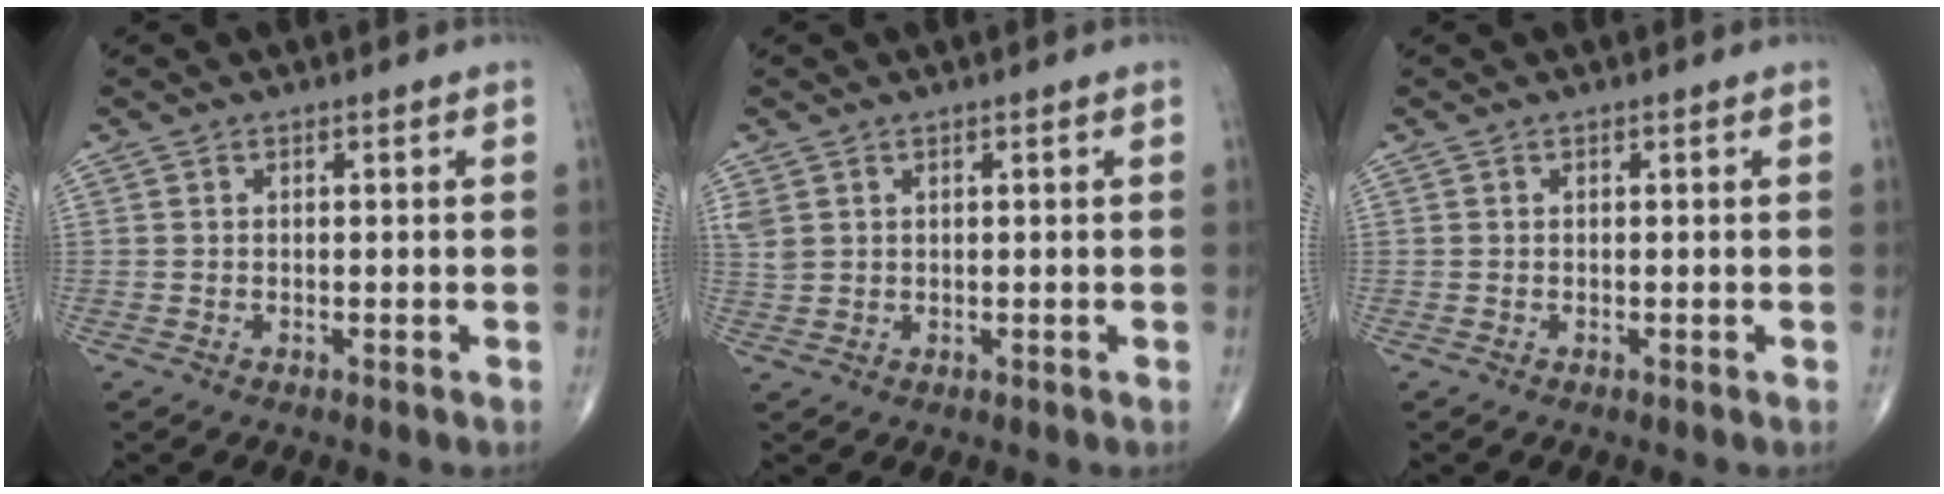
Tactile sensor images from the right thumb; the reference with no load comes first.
{"total": 2.5, "force": [1.2, 1.8, 1.3], "torque": [-0.036, 0.003, 0.034]}
{"total": 0.0}